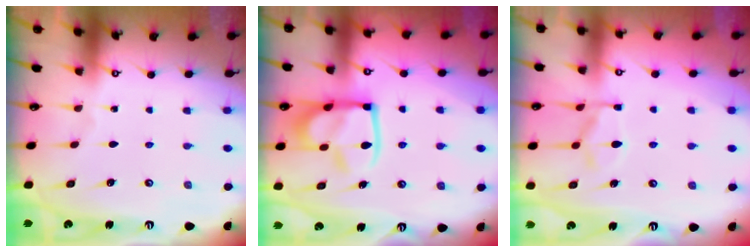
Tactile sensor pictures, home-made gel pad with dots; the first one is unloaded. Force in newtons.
{"total": 14.9, "press": 14.8, "slide": 1.8}
{"total": 4.6, "press": 4.4, "slide": 1.6}